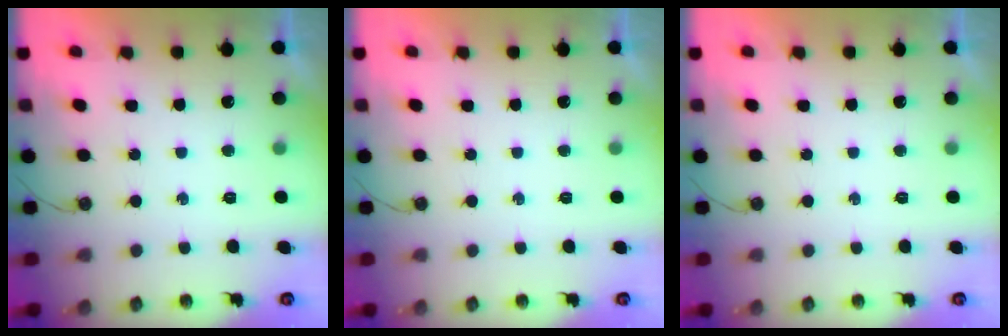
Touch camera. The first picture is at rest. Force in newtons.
{"total": 0.0}
{"total": 0.0}